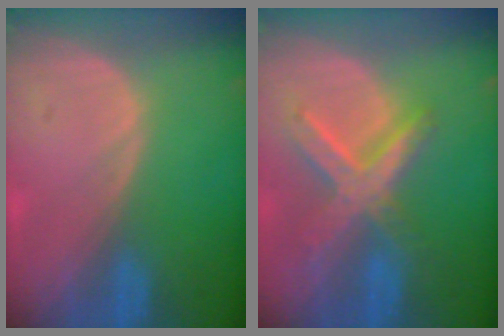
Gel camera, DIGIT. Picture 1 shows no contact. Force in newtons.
{"total": 8.0, "press": 7.0, "slide": 4.0}